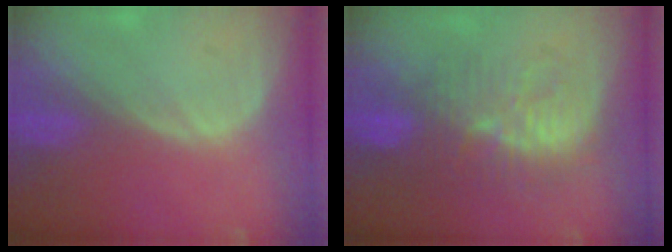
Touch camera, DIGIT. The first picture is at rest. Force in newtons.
{"total": 9.4, "press": 9.1, "slide": 2.0}